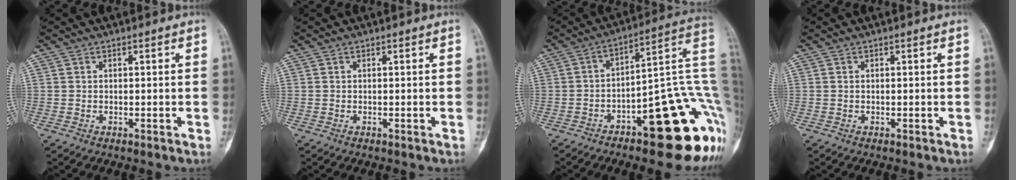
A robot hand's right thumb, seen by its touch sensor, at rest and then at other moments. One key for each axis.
{"total": 0.0}
{"total": 23.3, "fx": -6.8, "fy": 8.0, "fz": 20.8, "tx": -0.197, "ty": 0.053, "tz": -0.081}
{"total": 0.0}